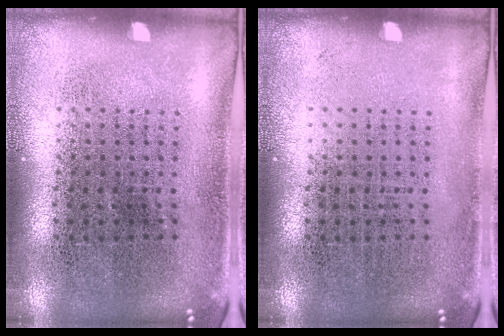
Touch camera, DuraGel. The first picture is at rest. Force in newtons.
{"total": 0.0}